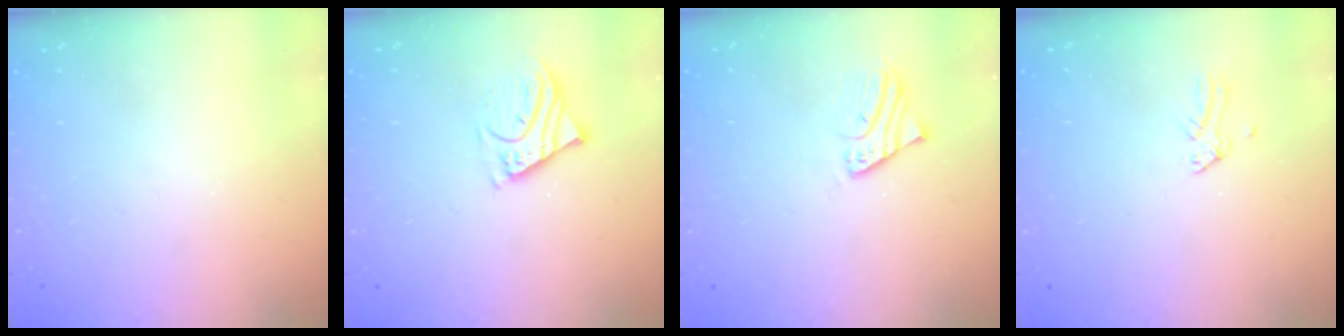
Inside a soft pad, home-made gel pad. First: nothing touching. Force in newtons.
{"total": 5.0, "press": 5.0, "slide": 0.6}
{"total": 2.3, "press": 2.3, "slide": 0.1}
{"total": 0.0}